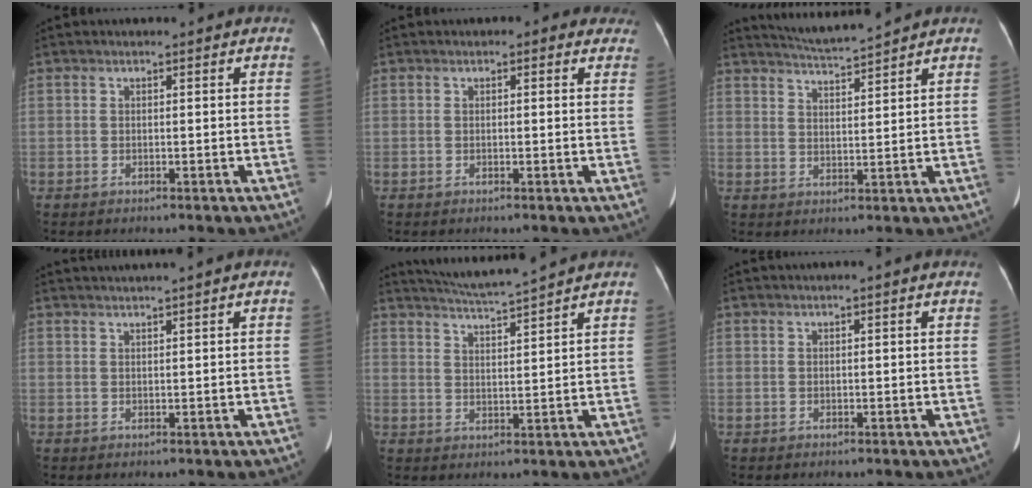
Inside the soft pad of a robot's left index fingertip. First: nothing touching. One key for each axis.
{"total": 2.2, "fx": 1.5, "fy": 1.3, "fz": 1.0, "tx": 0.005, "ty": 0.008, "tz": 0.004}
{"total": 5.4, "fx": 5.2, "fy": -1.3, "fz": 1.0, "tx": -0.025, "ty": -0.001, "tz": 0.094}
{"total": 3.6, "fx": 2.9, "fy": -0.9, "fz": 1.9, "tx": -0.030, "ty": 0.025, "tz": 0.052}
{"total": 6.9, "fx": 6.4, "fy": -1.6, "fz": 2.1, "tx": -0.045, "ty": -0.001, "tz": 0.116}
{"total": 0.9, "fx": 0.5, "fy": -0.2, "fz": 0.7, "tx": -0.019, "ty": 0.005, "tz": 0.013}